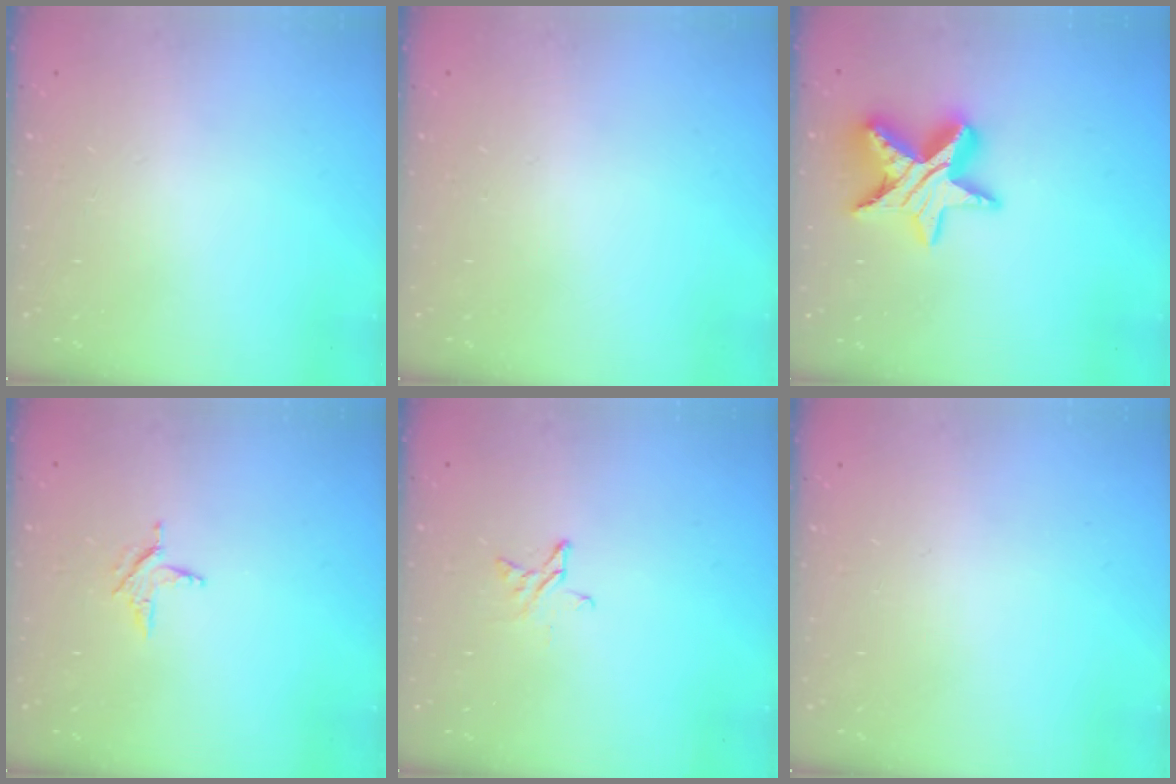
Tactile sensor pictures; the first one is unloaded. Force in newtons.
{"total": 0.0}
{"total": 15.6, "press": 15.6, "slide": 1.2}
{"total": 4.1, "press": 4.1, "slide": 0.4}
{"total": 4.4, "press": 4.3, "slide": 0.4}
{"total": 0.0}